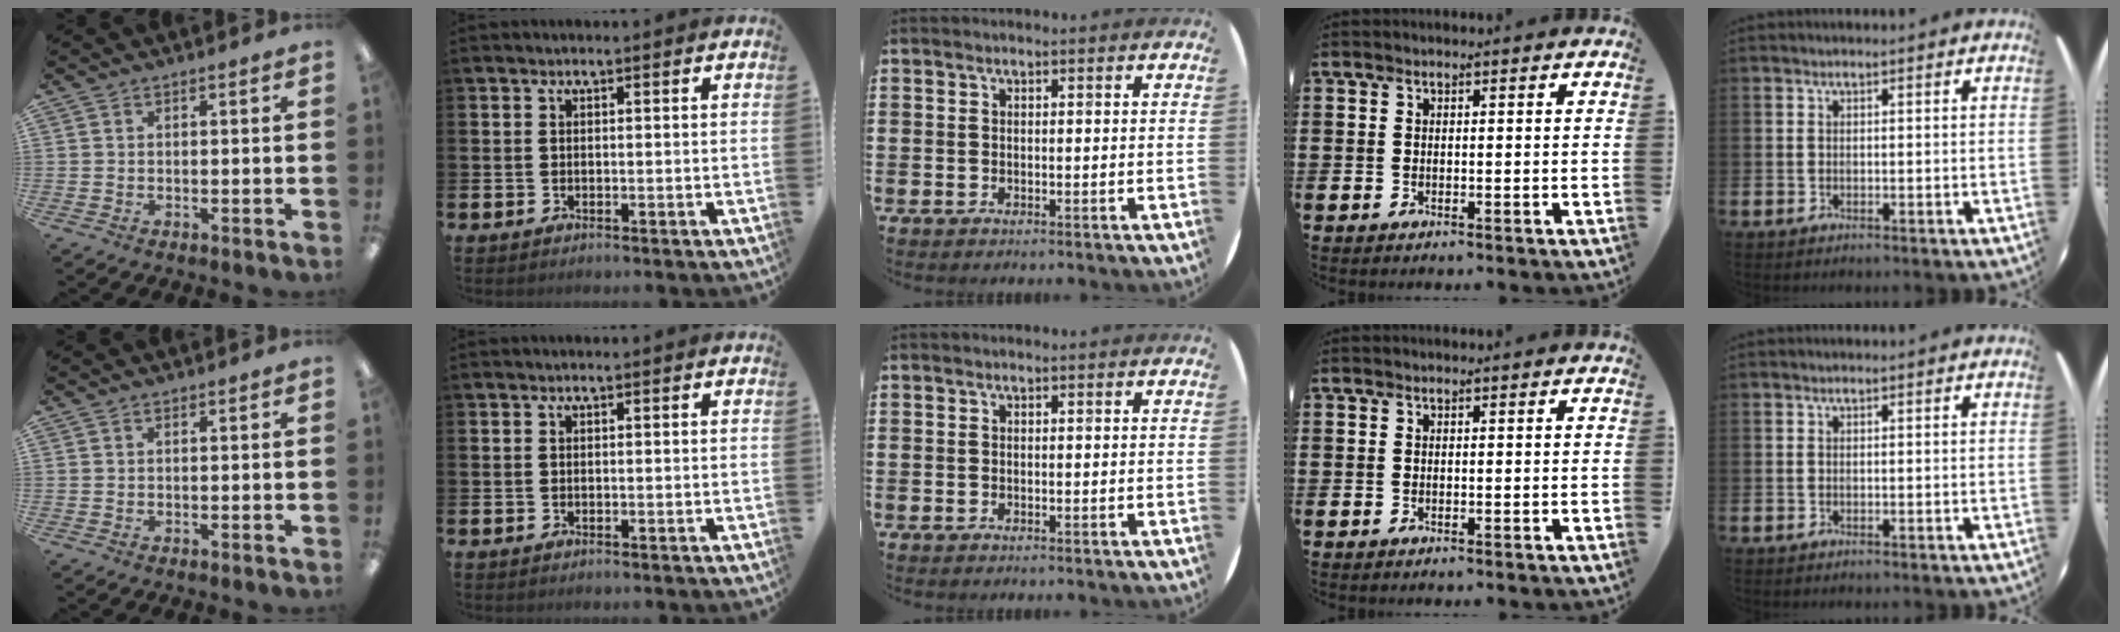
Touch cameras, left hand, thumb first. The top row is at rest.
{}